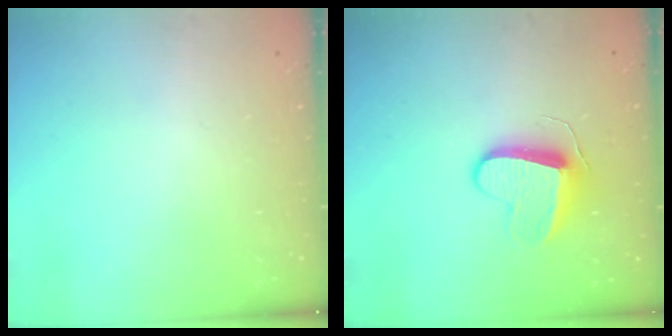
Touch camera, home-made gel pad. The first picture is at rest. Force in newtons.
{"total": 9.3, "press": 9.3, "slide": 0.1}